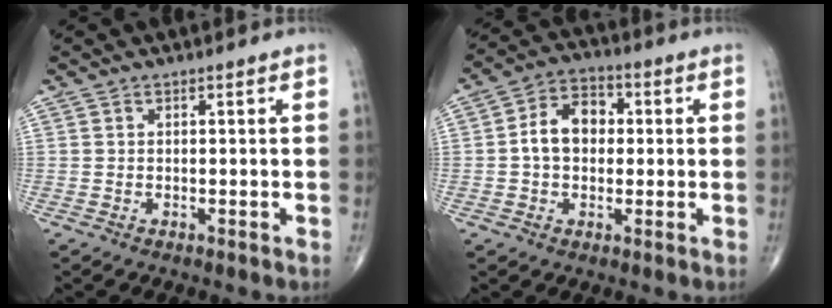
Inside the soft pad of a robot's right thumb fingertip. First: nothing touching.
{"total": 8.8, "force": [0.3, 6.4, 6.0], "torque": [-0.083, 0.024, -0.004]}